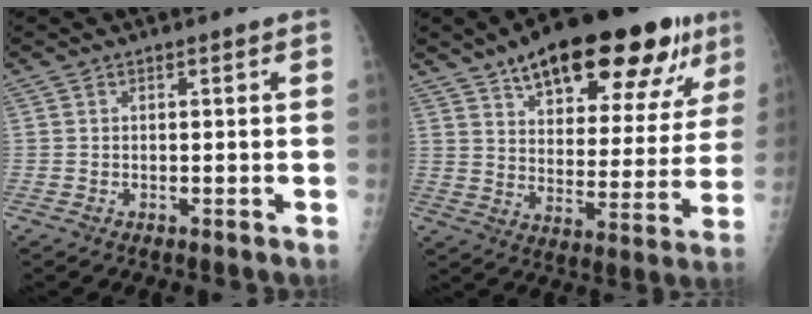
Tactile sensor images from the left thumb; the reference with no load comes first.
{"total": 25.7, "force": [15.6, 10.3, 17.7], "torque": [-0.218, -0.029, 0.226]}